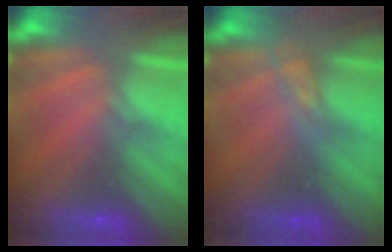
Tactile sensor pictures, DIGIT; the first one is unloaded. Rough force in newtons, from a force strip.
{"total": 2.8}